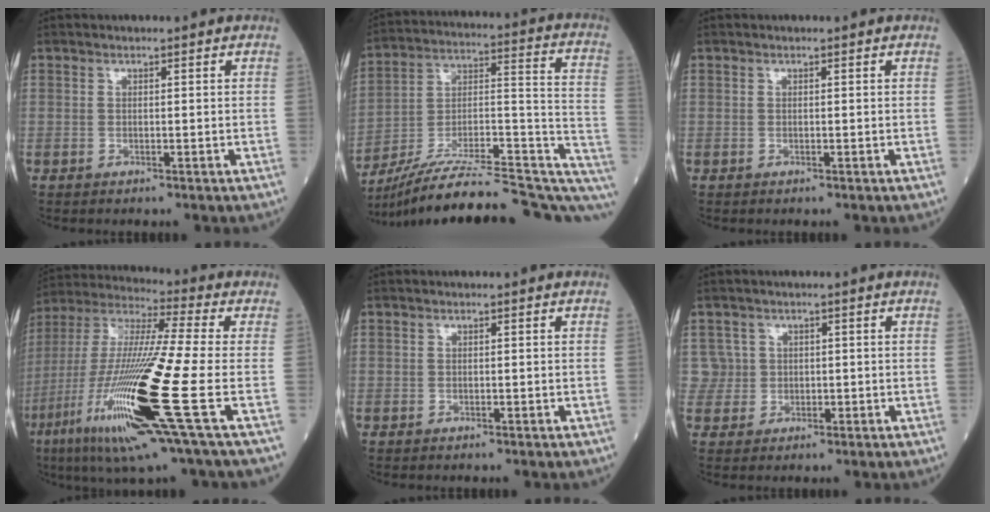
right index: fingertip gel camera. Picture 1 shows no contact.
{"total": 26.2, "force": [-21.1, 4.7, 14.8], "torque": [-0.180, 0.034, -0.316]}
{"total": 0.0}
{"total": 23.9, "force": [-7.8, 0.8, 22.6], "torque": [-0.469, -0.041, -0.148]}
{"total": 0.0}
{"total": 3.3, "force": [0.8, 3.1, -0.5], "torque": [0.029, 0.009, 0.012]}